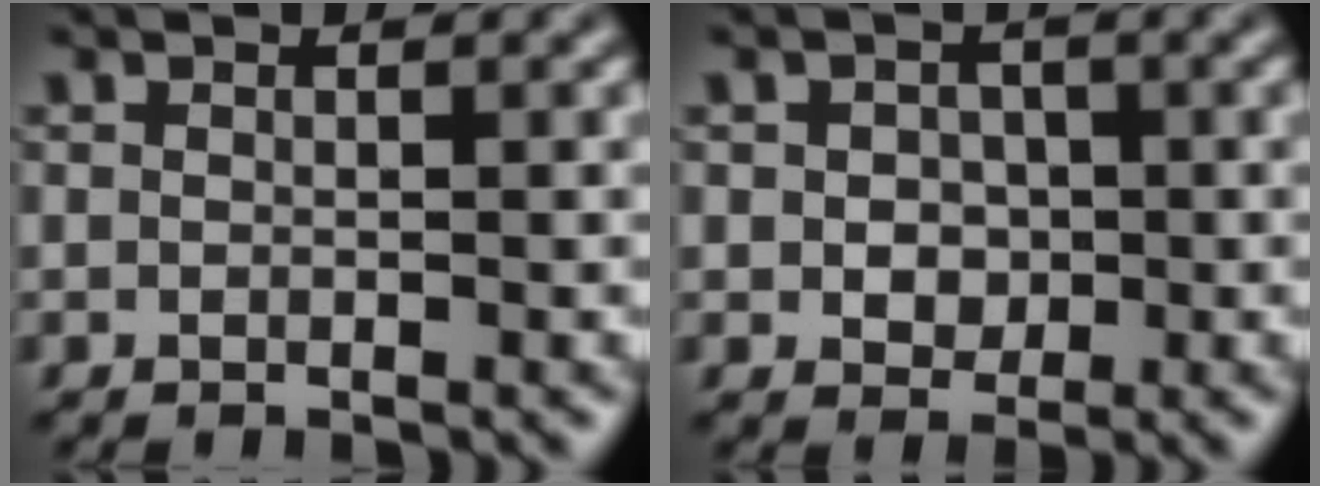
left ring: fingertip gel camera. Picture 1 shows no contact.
{"total": 2.3, "force": [0.0, 1.9, 1.2], "torque": [-0.018, -0.003, -0.002]}